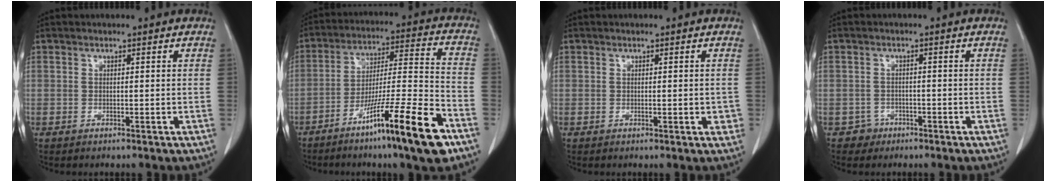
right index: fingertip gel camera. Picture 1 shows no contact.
{"total": 17.6, "force": [-10.6, -0.1, 14.1], "torque": [-0.232, -0.022, -0.180]}
{"total": 1.7, "force": [-0.3, 0.6, 1.5], "torque": [-0.016, 0.000, -0.001]}
{"total": 2.2, "force": [-1.3, 1.7, -0.4], "torque": [0.009, 0.012, -0.024]}